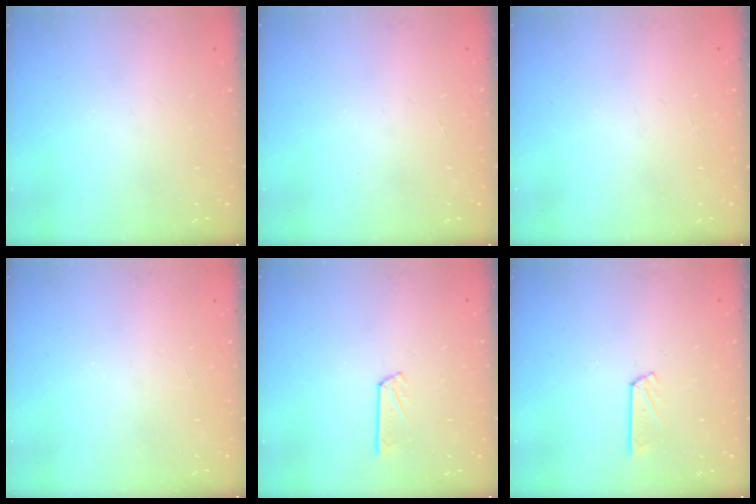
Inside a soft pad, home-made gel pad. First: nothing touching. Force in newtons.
{"total": 0.0}
{"total": 0.0}
{"total": 0.0}
{"total": 4.4, "press": 4.4, "slide": 0.4}
{"total": 4.8, "press": 4.8, "slide": 0.3}